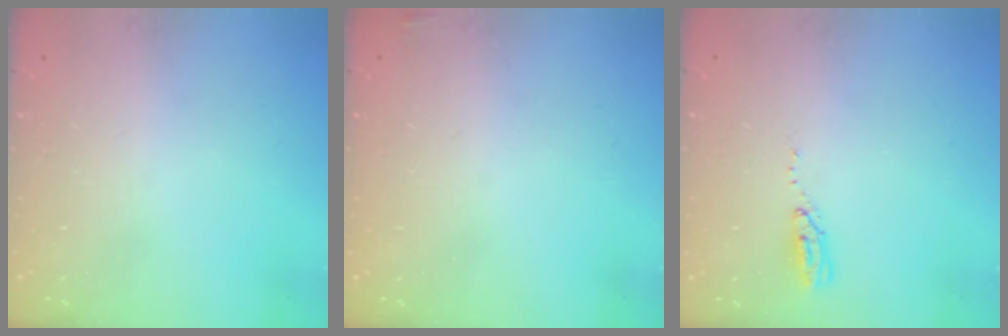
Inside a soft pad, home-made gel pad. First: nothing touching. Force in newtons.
{"total": 2.2, "press": 2.1, "slide": 0.7}
{"total": 3.8, "press": 3.8, "slide": 0.2}